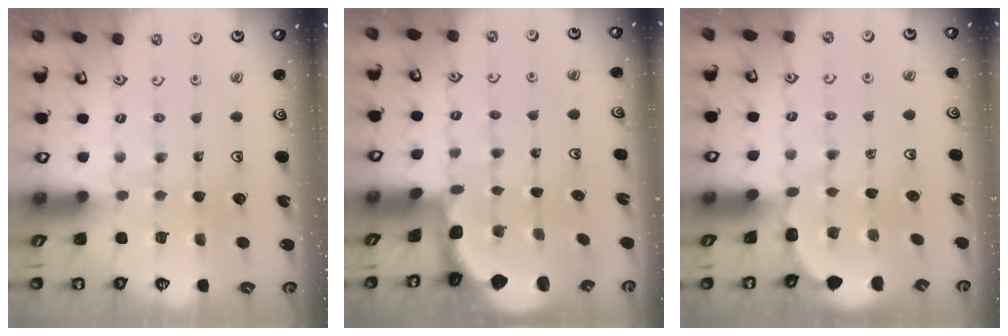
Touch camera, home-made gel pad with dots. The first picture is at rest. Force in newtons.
{"total": 1.2, "press": 1.2, "slide": 0.2}
{"total": 1.6, "press": 1.2, "slide": 1.0}